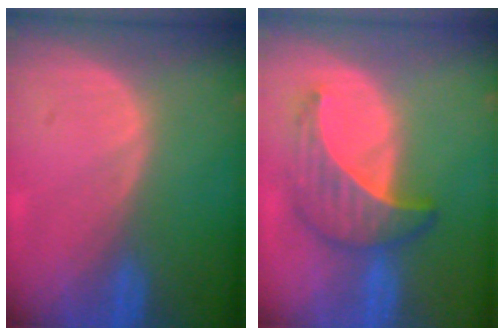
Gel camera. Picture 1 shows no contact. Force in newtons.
{"total": 6.8, "press": 6.1, "slide": 3.0}